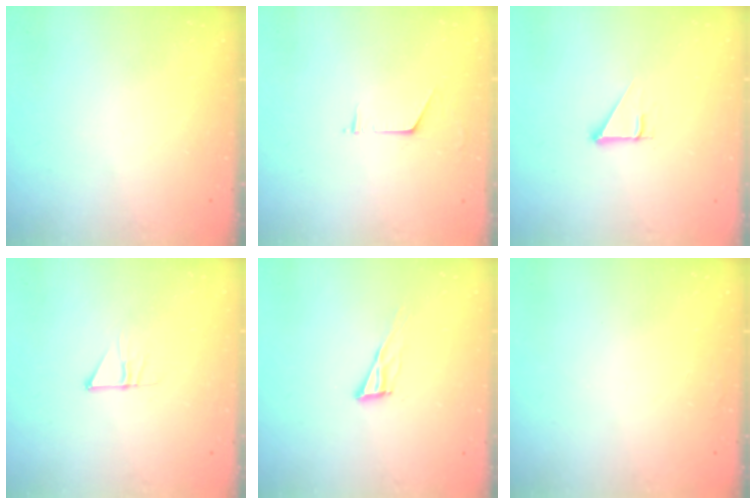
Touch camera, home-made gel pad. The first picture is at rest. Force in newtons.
{"total": 4.5, "press": 4.5, "slide": 0.4}
{"total": 2.7, "press": 2.7, "slide": 0.3}
{"total": 4.2, "press": 4.2, "slide": 0.4}
{"total": 9.2, "press": 8.7, "slide": 3.0}
{"total": 1.6, "press": 1.6, "slide": 0.1}